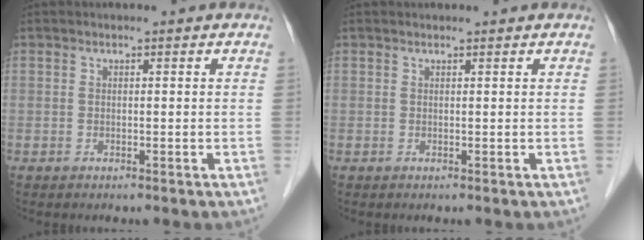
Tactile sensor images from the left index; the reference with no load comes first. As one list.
[{"total": 1.0, "force": [0.9, 0.0, 0.2], "torque": [-0.005, 0.010, 0.015]}]